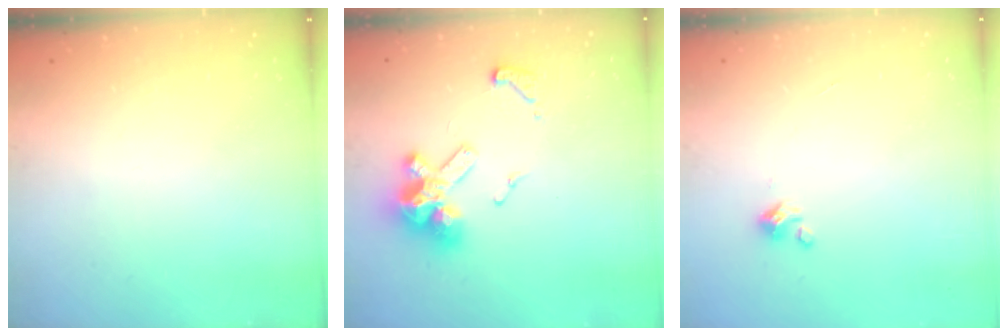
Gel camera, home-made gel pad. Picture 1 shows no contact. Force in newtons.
{"total": 13.5, "press": 13.4, "slide": 1.8}
{"total": 2.0, "press": 2.0, "slide": 0.2}